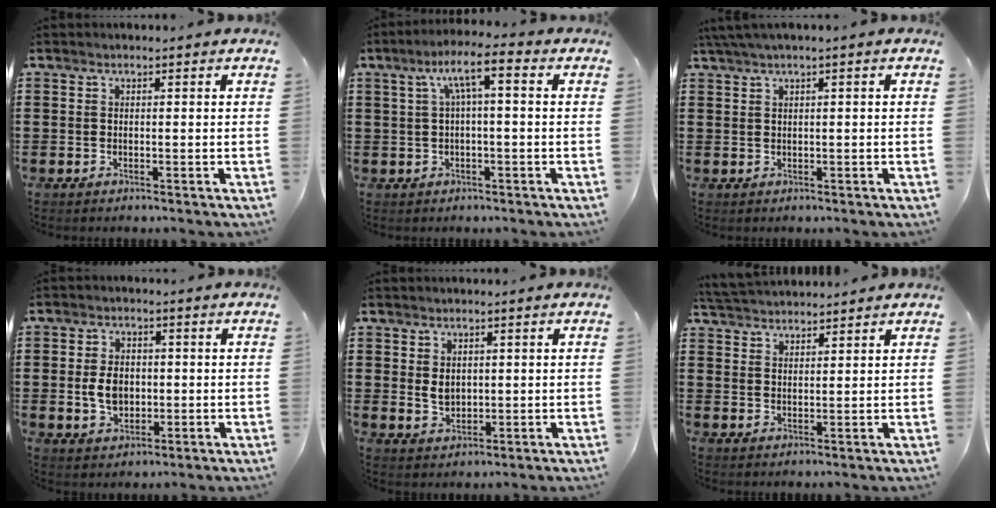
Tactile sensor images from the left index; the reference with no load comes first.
{"total": 6.0, "force": [0.9, 1.1, 5.8], "torque": [-0.116, 0.011, 0.010]}
{"total": 1.3, "force": [0.2, -0.2, 1.3], "torque": [-0.021, -0.003, 0.004]}
{"total": 5.2, "force": [-0.3, 3.6, 3.8], "torque": [-0.083, 0.002, -0.013]}
{"total": 2.8, "force": [0.6, 2.1, 1.8], "torque": [-0.032, 0.003, 0.008]}
{"total": 3.0, "force": [3.0, 0.2, 0.3], "torque": [-0.015, -0.007, 0.056]}